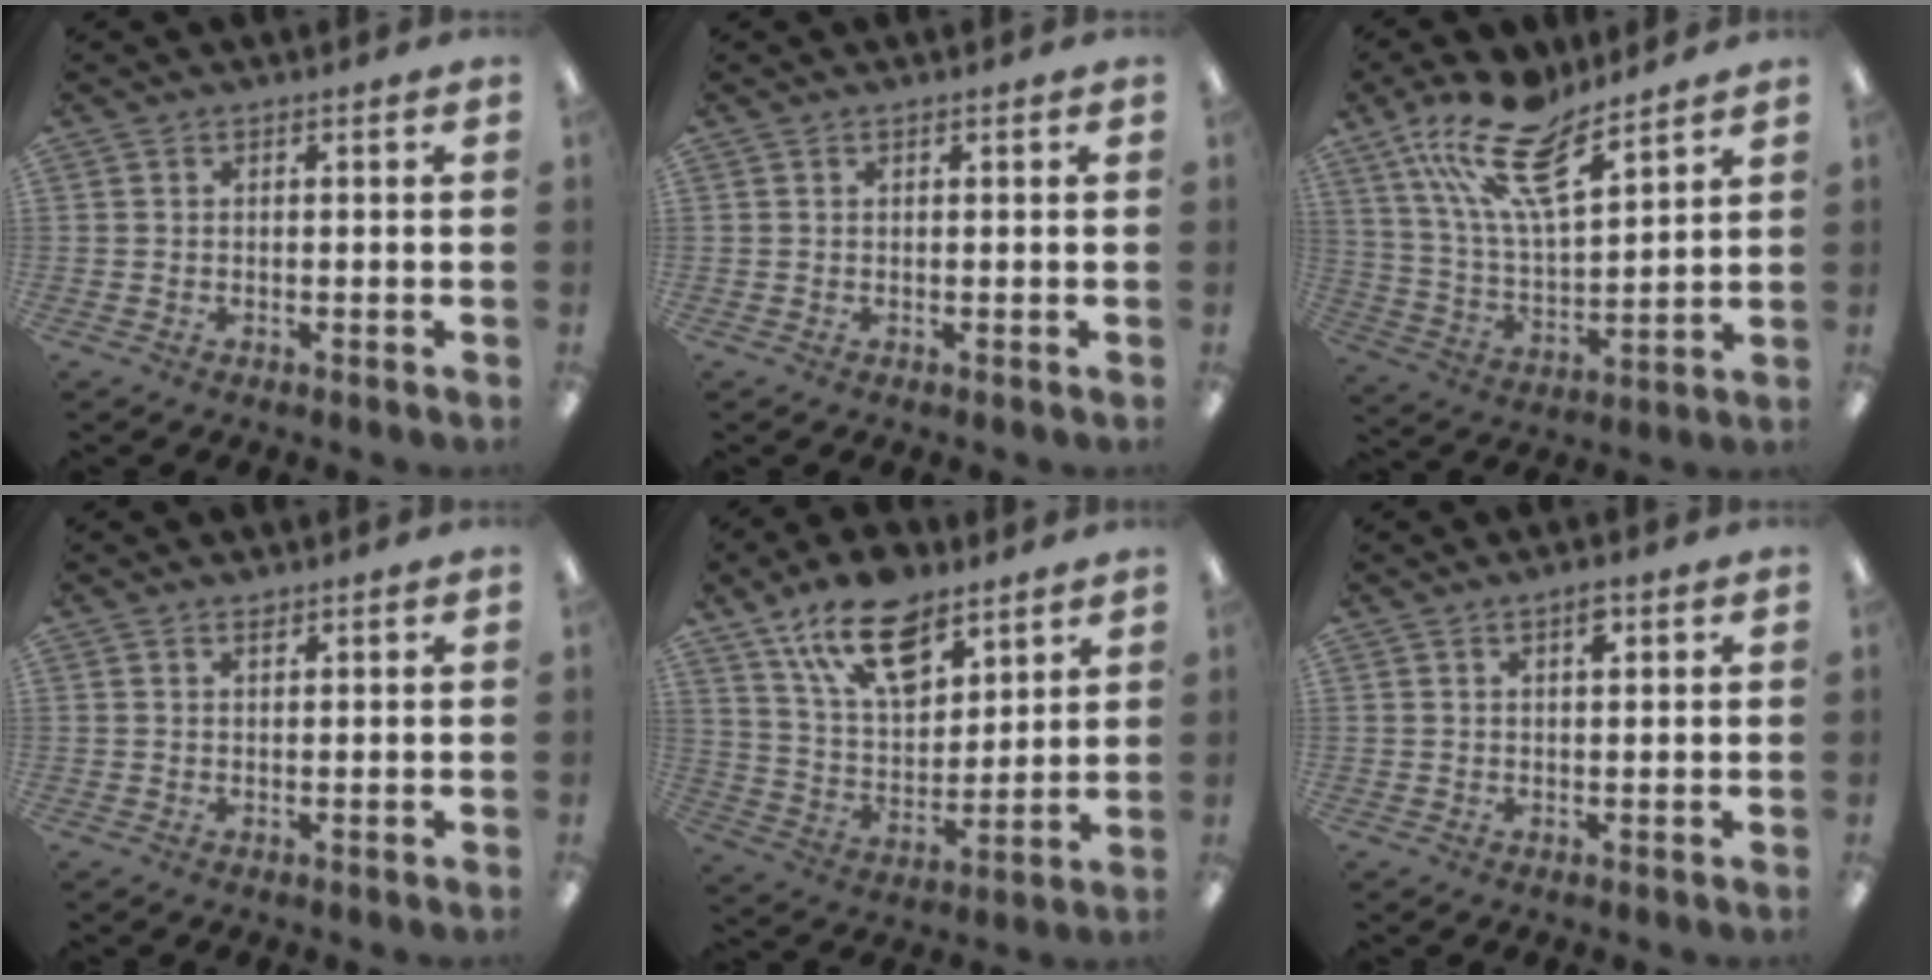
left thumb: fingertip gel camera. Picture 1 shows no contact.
{"total": 0.5, "force": [0.4, 0.2, 0.3], "torque": [-0.007, 0.002, 0.007]}
{"total": 19.3, "force": [13.3, 7.0, 12.2], "torque": [-0.229, -0.067, 0.234]}
{"total": 1.5, "force": [1.3, 0.4, 0.5], "torque": [-0.013, -0.002, 0.025]}
{"total": 16.8, "force": [11.0, 8.5, 9.5], "torque": [-0.172, -0.046, 0.199]}
{"total": 3.2, "force": [2.0, 1.0, 2.2], "torque": [-0.033, -0.003, 0.030]}